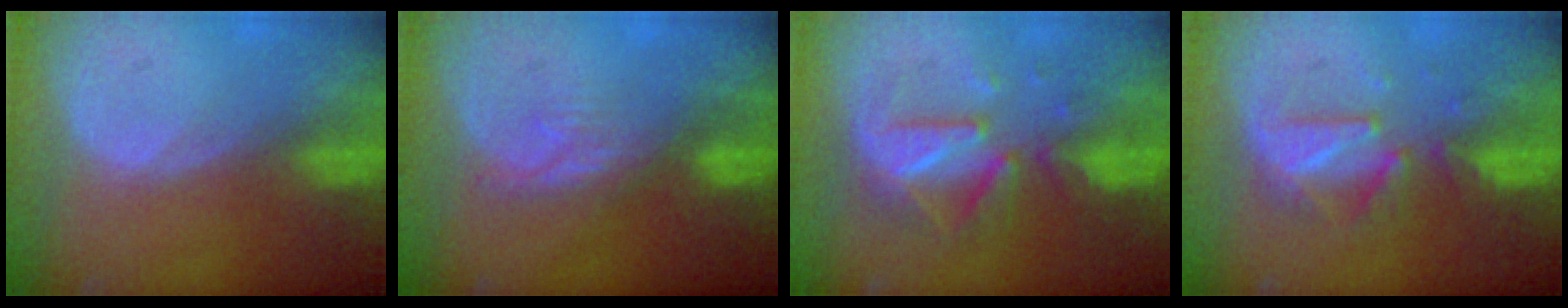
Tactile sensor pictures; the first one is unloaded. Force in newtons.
{"total": 3.8, "press": 3.7, "slide": 0.5}
{"total": 8.1, "press": 8.0, "slide": 1.4}
{"total": 6.0, "press": 6.0, "slide": 0.6}